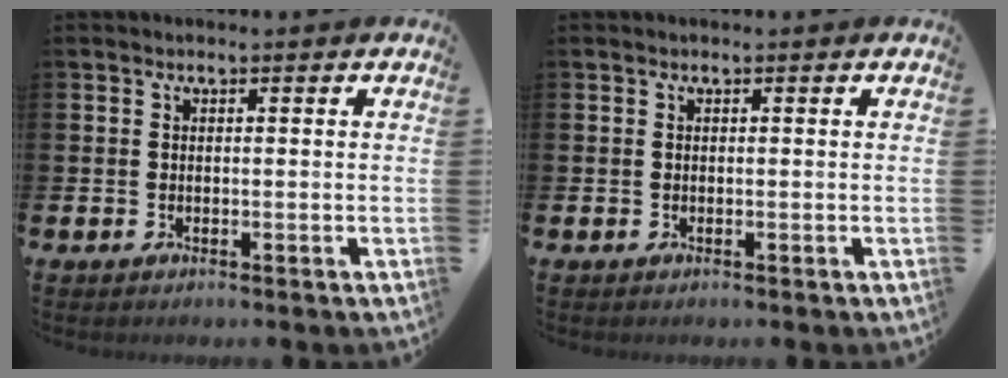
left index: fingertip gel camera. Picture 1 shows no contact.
{"total": 0.0}